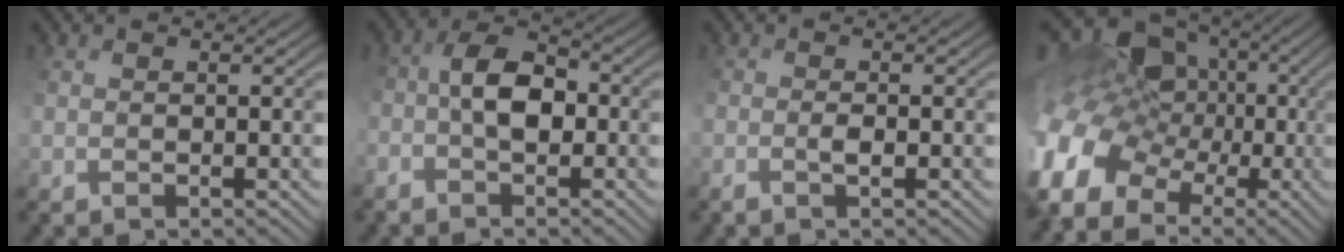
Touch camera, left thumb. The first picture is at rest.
{"total": 5.4, "force": [-0.9, 2.6, 4.6], "torque": [-0.091, 0.015, -0.026]}
{"total": 1.5, "force": [-0.4, 0.0, 1.5], "torque": [-0.027, 0.008, -0.007]}
{"total": 17.8, "force": [-3.2, 13.4, 11.2], "torque": [-0.270, 0.003, -0.047]}